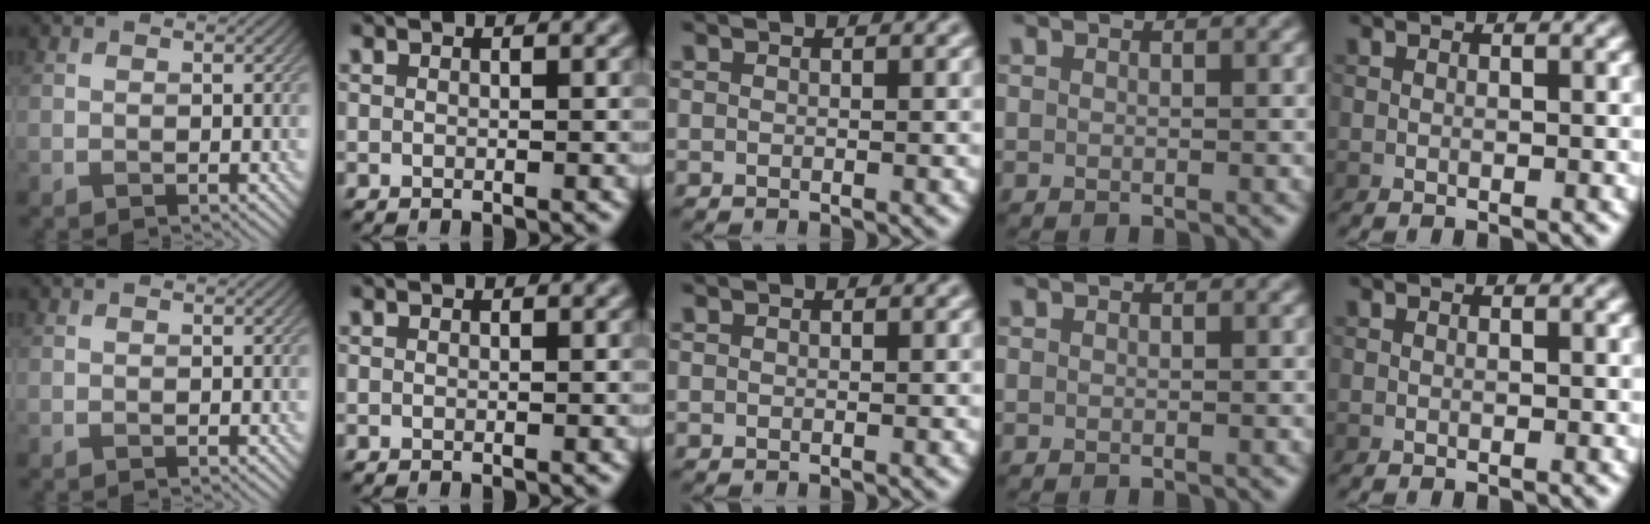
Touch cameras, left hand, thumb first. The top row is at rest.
{}